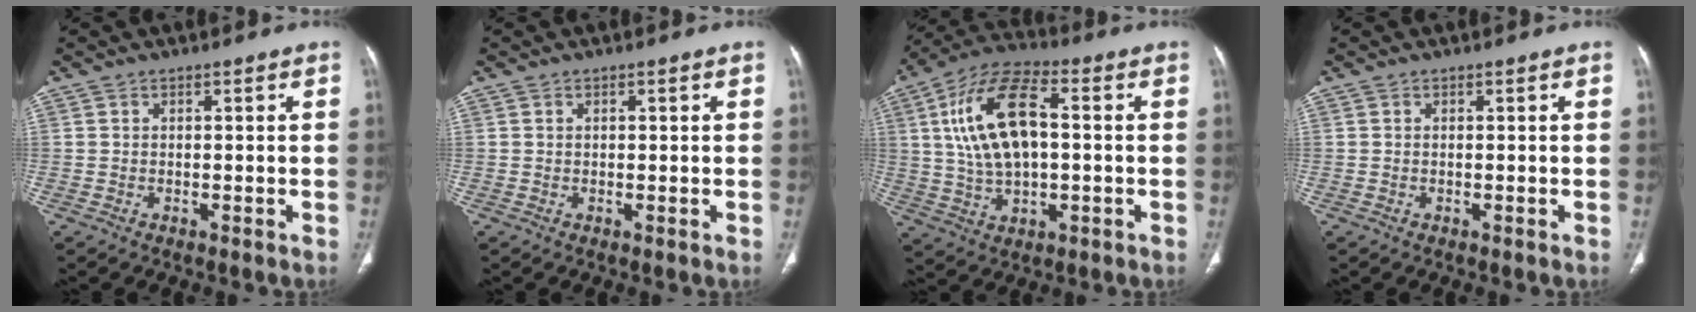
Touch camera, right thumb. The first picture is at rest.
{"total": 0.0}
{"total": 16.4, "force": [2.3, 8.2, 14.0], "torque": [-0.263, 0.020, 0.040]}
{"total": 0.0}